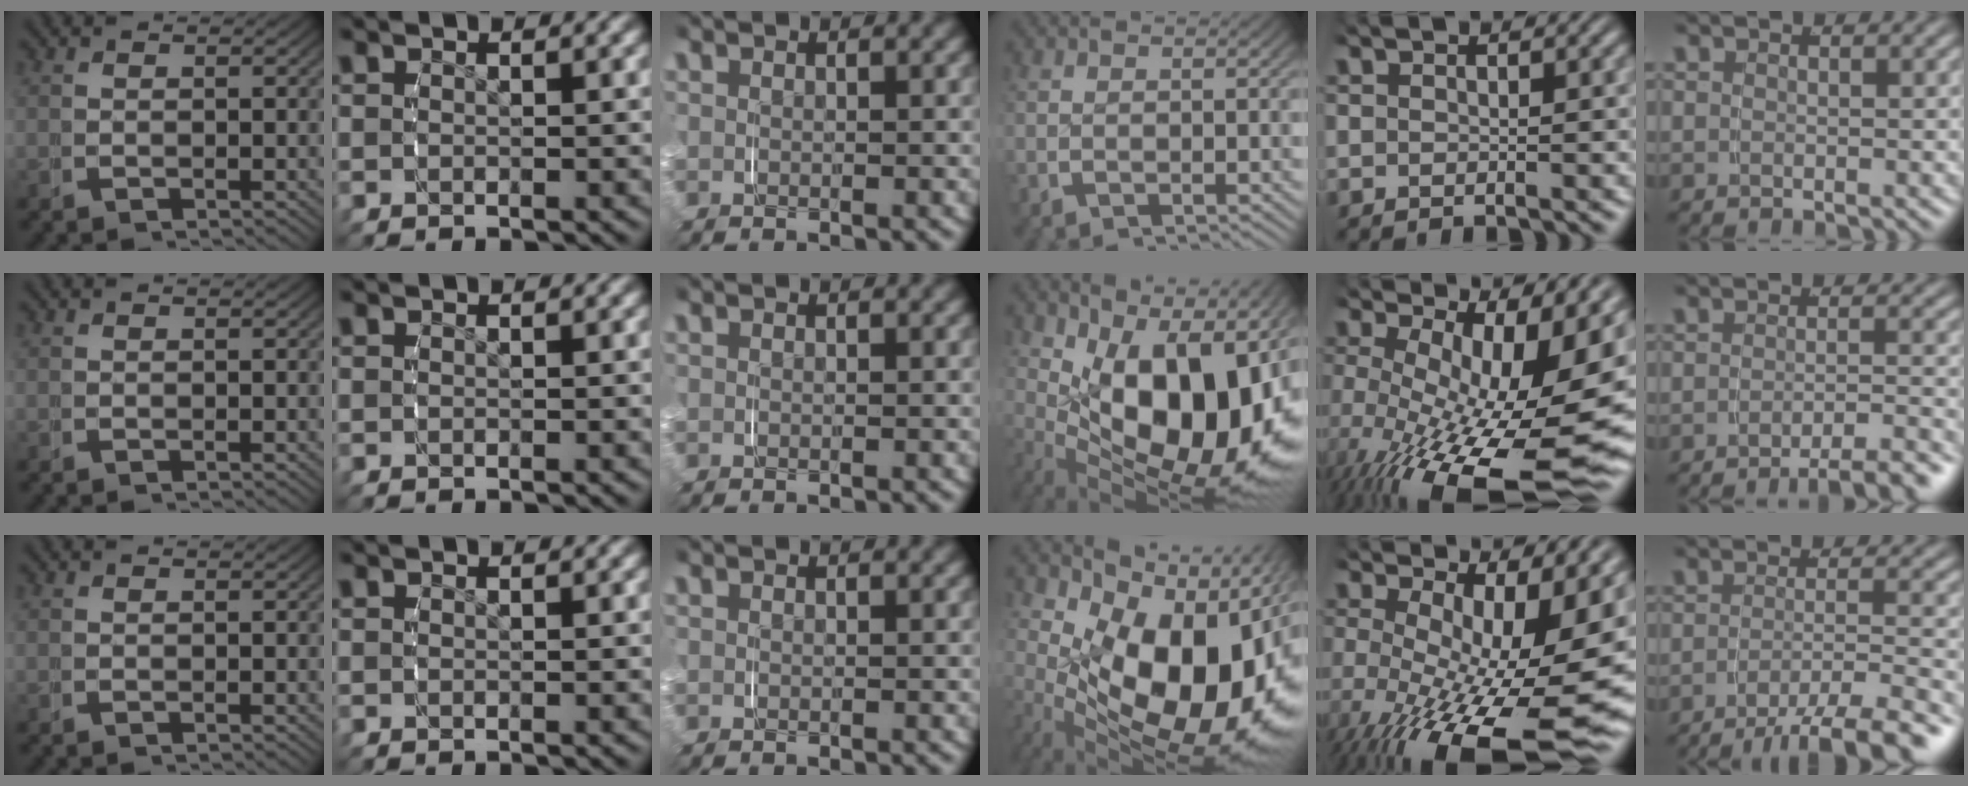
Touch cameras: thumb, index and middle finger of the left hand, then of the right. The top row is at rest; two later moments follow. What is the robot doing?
{"motion": "grasp_and_lifting", "object": "plastic wrap"}